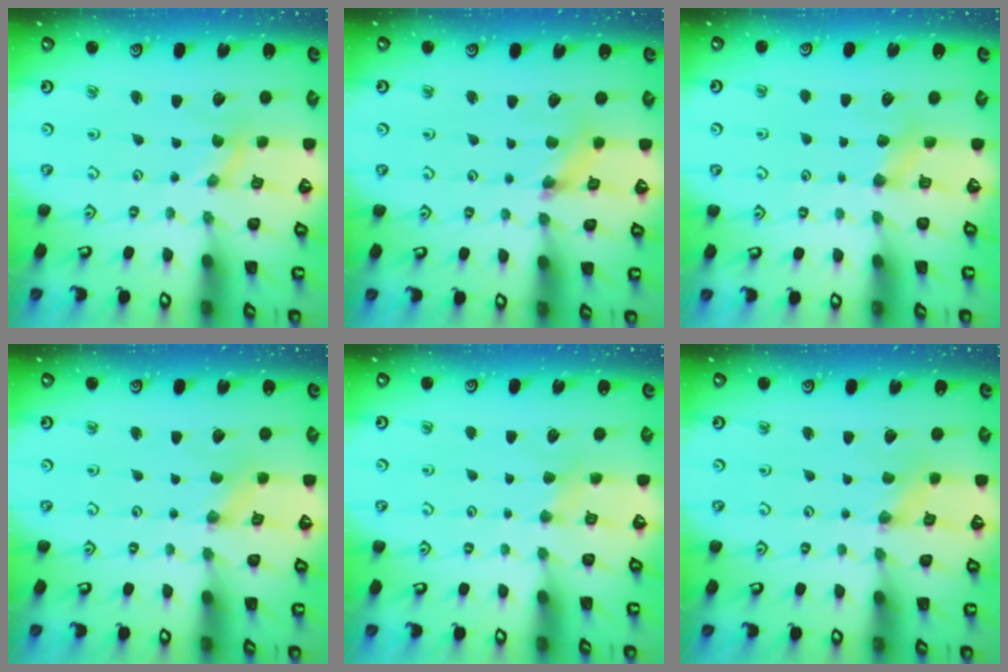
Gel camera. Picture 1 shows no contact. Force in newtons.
{"total": 4.8, "press": 4.8, "slide": 0.5}
{"total": 3.8, "press": 3.7, "slide": 0.7}
{"total": 0.0}
{"total": 2.5, "press": 2.5, "slide": 0.4}
{"total": 0.0}